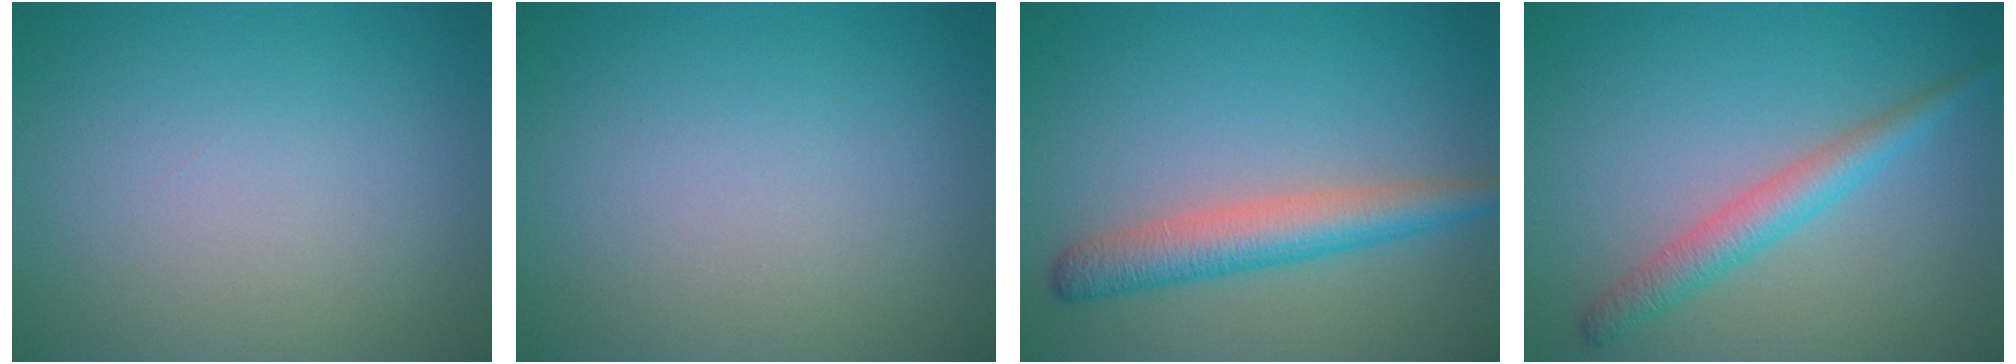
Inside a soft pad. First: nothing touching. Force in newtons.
{"total": 0.0}
{"total": 4.2, "press": 4.2, "slide": 0.1}
{"total": 3.0, "press": 3.0, "slide": 0.1}